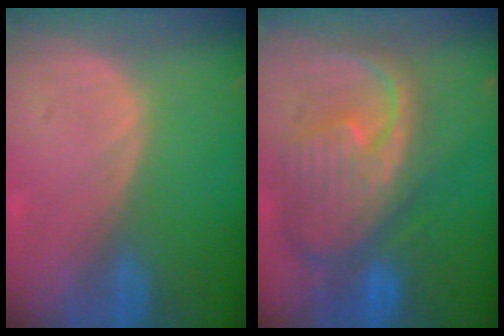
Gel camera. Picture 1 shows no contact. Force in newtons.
{"total": 12.4, "press": 10.7, "slide": 6.4}